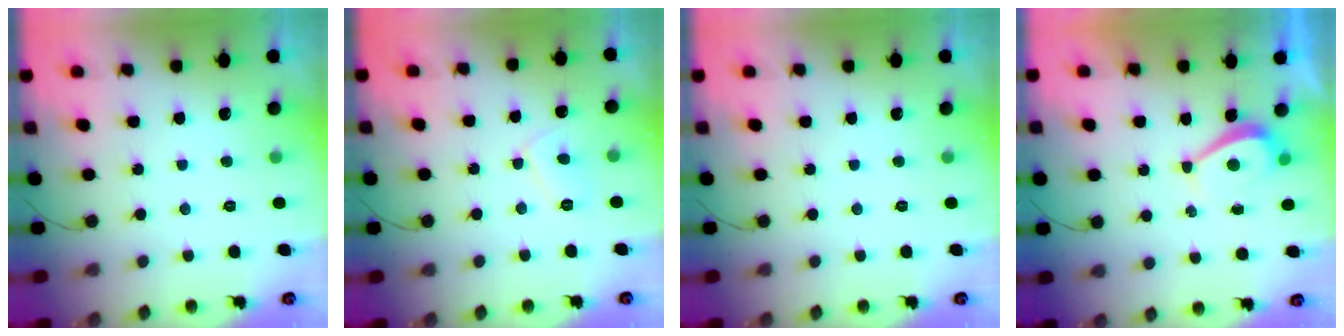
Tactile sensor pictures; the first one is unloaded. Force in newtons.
{"total": 5.2, "press": 5.2, "slide": 0.4}
{"total": 0.0}
{"total": 2.2, "press": 2.1, "slide": 0.6}